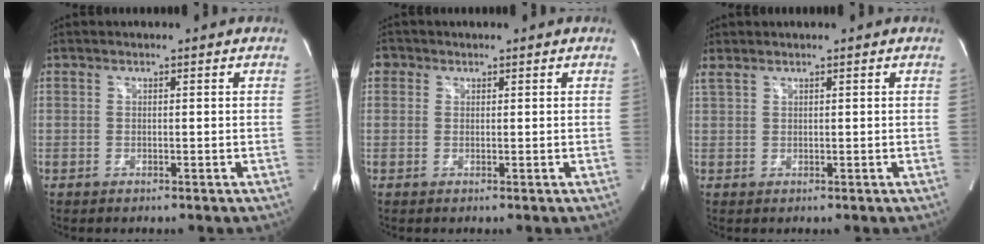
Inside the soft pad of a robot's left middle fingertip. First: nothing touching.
{"total": 1.7, "force": [0.7, 1.6, 0.3], "torque": [0.005, 0.007, 0.008]}
{"total": 1.2, "force": [1.2, 0.2, 0.4], "torque": [-0.023, 0.016, 0.033]}